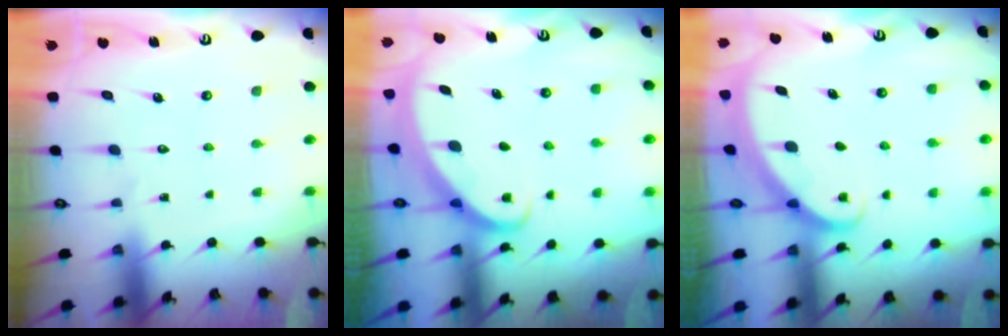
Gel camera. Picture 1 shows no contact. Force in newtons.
{"total": 2.7, "press": 2.7, "slide": 0.1}
{"total": 2.0, "press": 2.0, "slide": 0.1}